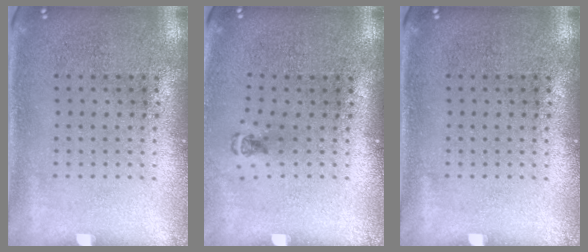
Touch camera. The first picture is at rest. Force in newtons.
{"total": 0.5, "press": 0.4, "slide": 0.3}
{"total": 0.0}